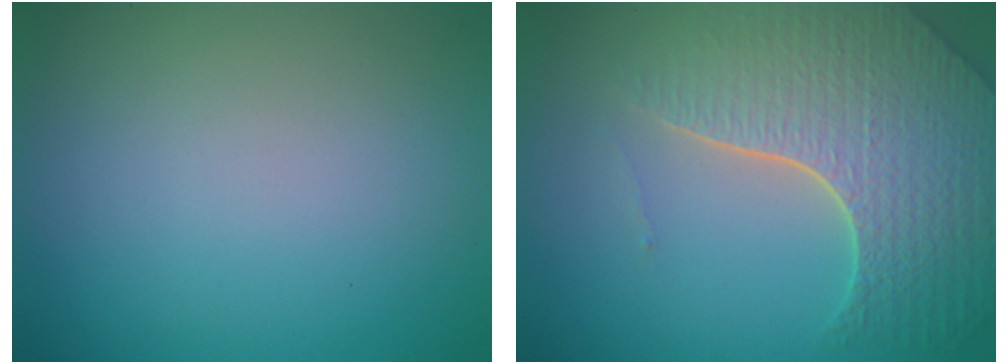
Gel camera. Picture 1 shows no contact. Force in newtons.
{"total": 8.2, "press": 5.8, "slide": 5.9}